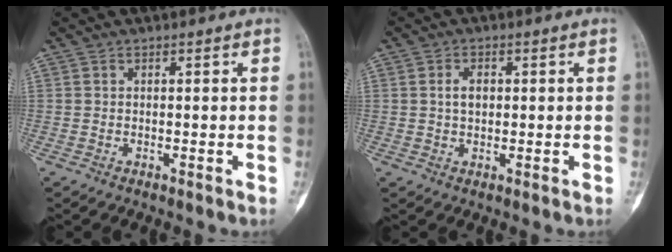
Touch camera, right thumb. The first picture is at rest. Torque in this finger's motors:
{"motor_torque": [0.26, 0.07, 0.14, -0.20, 0.09]}